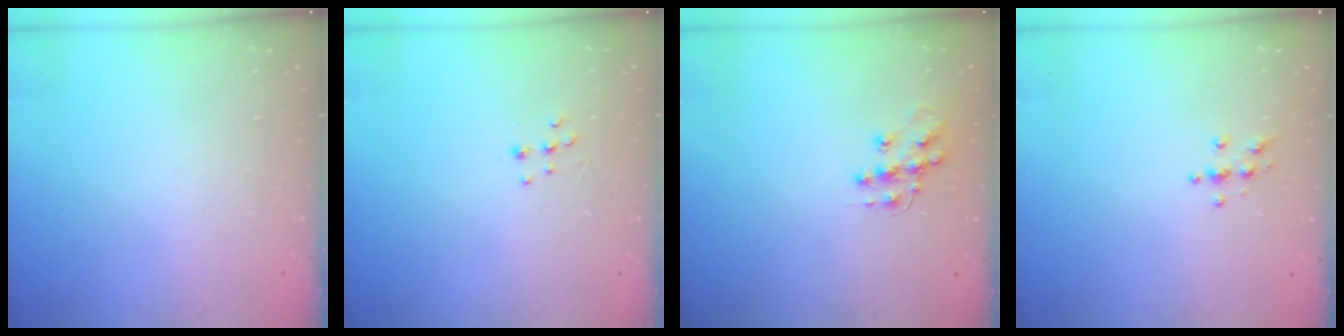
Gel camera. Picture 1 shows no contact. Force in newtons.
{"total": 5.3, "press": 5.2, "slide": 0.7}
{"total": 10.7, "press": 10.7, "slide": 0.7}
{"total": 3.9, "press": 3.8, "slide": 0.4}